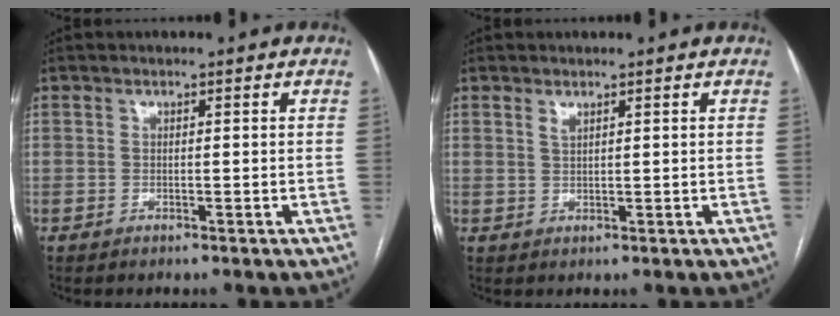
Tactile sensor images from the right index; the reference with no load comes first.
{"total": 1.0, "force": [0.8, 0.3, 0.6], "torque": [-0.014, -0.001, 0.018]}